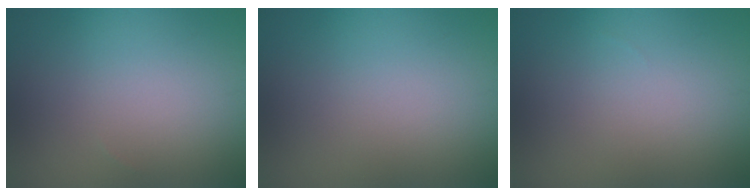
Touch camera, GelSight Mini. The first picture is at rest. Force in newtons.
{"total": 0.0}
{"total": 0.0}